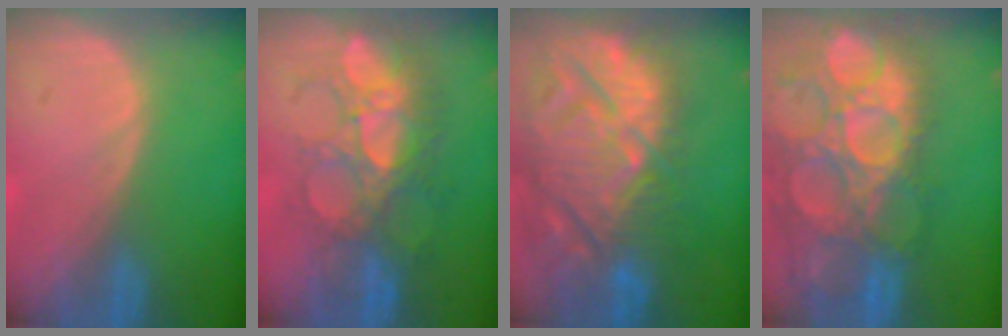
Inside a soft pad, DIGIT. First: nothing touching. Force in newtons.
{"total": 8.8, "press": 8.6, "slide": 1.5}
{"total": 15.2, "press": 13.1, "slide": 7.8}
{"total": 15.4, "press": 12.7, "slide": 8.7}